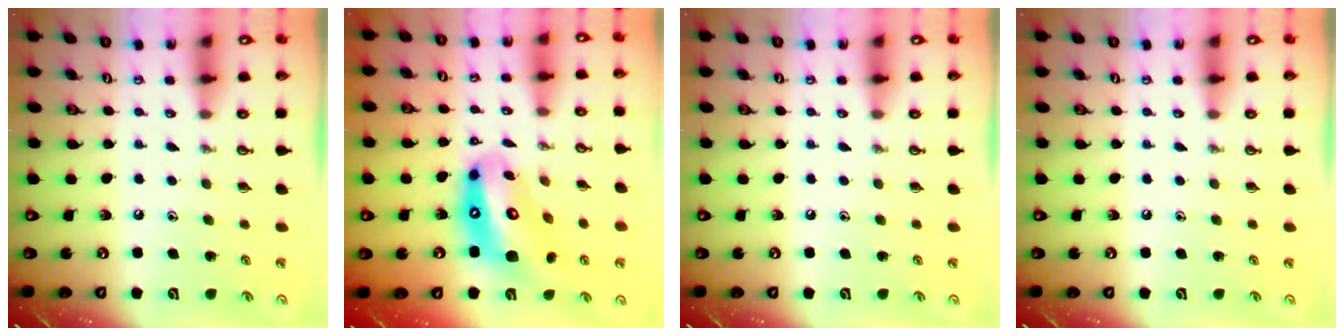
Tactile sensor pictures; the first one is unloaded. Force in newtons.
{"total": 16.6, "press": 16.6, "slide": 1.7}
{"total": 0.0}
{"total": 0.0}